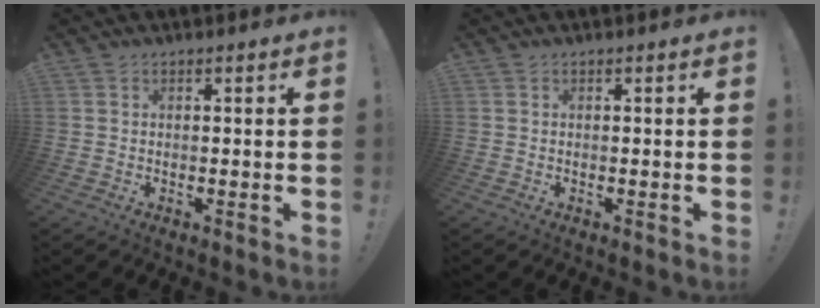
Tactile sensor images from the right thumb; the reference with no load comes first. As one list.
[{"total": 0.0}]